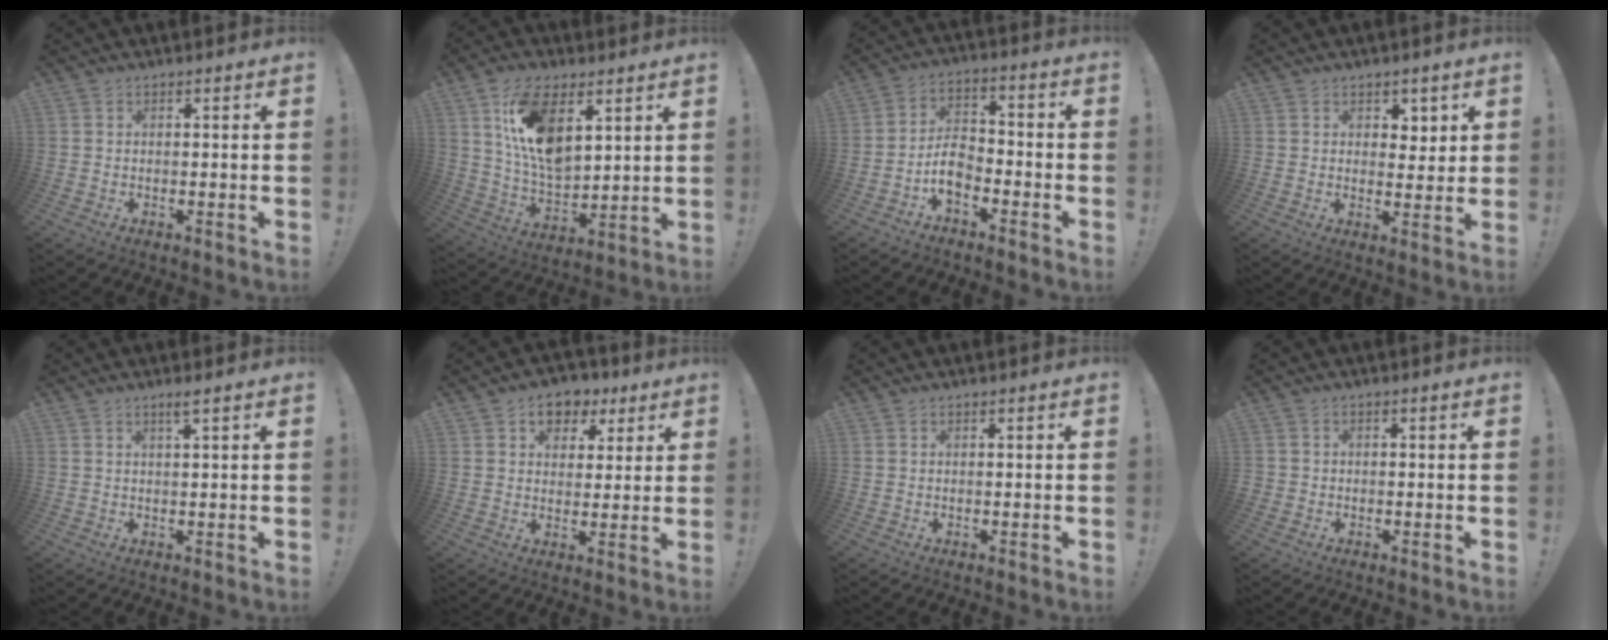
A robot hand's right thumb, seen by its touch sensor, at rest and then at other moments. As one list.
[{"total": 15.9, "force": [7.5, 8.7, 10.9], "torque": [-0.211, -0.032, 0.136]}, {"total": 8.0, "force": [-4.5, 4.6, 4.6], "torque": [-0.092, 0.024, -0.080]}, {"total": 4.5, "force": [2.9, 3.4, 0.8], "torque": [0.003, -0.021, 0.051]}, {"total": 2.2, "force": [1.2, -0.2, 1.8], "torque": [-0.037, 0.000, 0.019]}, {"total": 7.5, "force": [3.6, 5.9, 2.9], "torque": [-0.038, -0.013, 0.068]}, {"total": 0.0}, {"total": 1.3, "force": [-0.5, 1.2, 0.2], "torque": [-0.003, 0.006, -0.009]}]